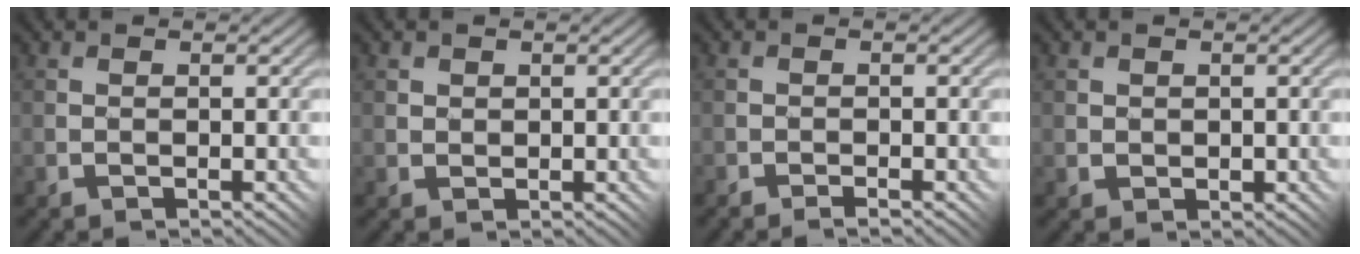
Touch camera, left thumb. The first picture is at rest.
{"total": 1.6, "force": [0.9, 1.3, 0.1], "torque": [-0.010, 0.001, 0.016]}
{"total": 0.7, "force": [-0.7, 0.1, -0.1], "torque": [0.006, 0.001, -0.015]}
{"total": 1.4, "force": [0.6, 1.3, 0.1], "torque": [-0.003, -0.003, 0.012]}